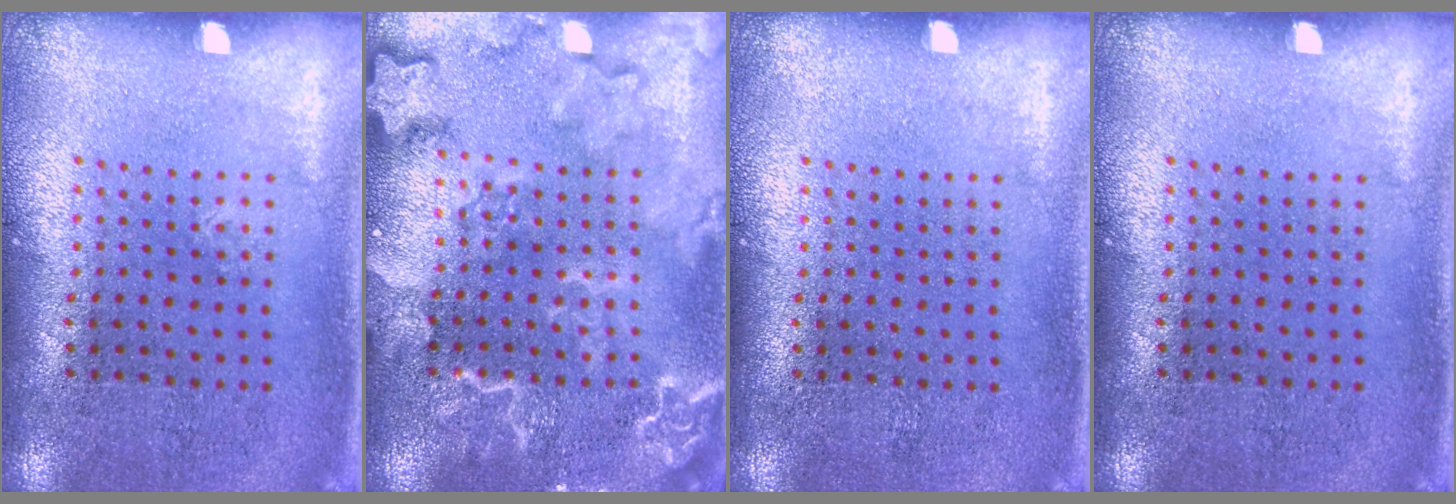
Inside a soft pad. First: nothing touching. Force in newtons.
{"total": 4.6, "press": 4.5, "slide": 0.5}
{"total": 0.0}
{"total": 0.0}